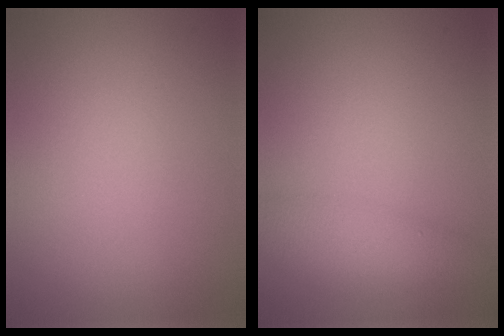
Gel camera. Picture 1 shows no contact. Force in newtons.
{"total": 2.8, "press": 2.8, "slide": 0.1}